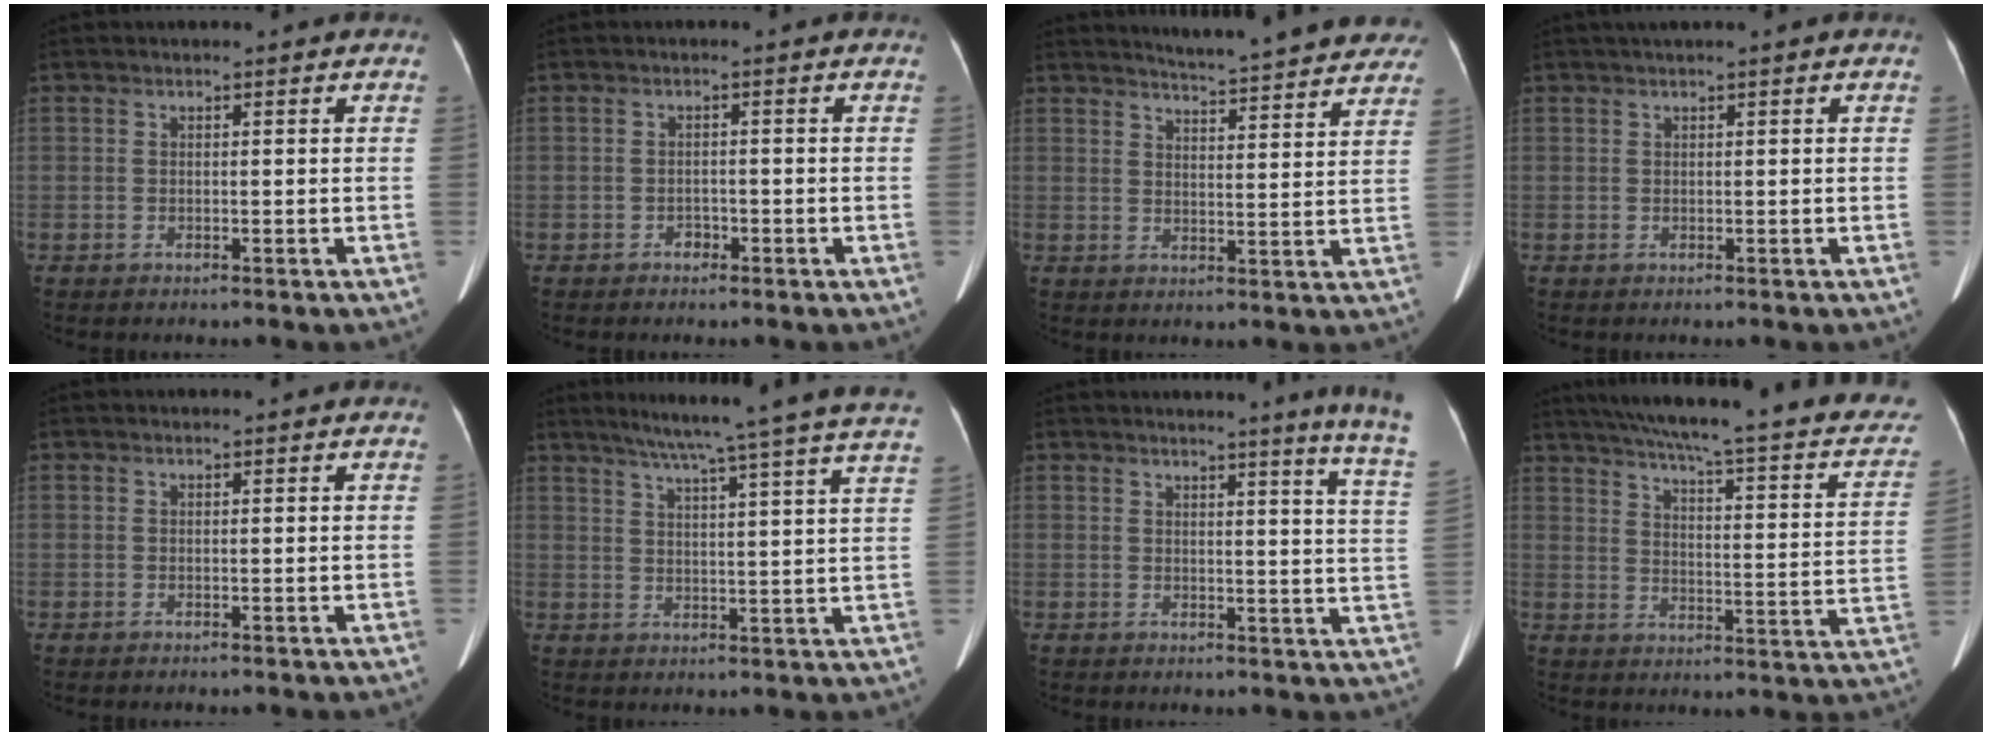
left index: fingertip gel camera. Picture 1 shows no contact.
{"total": 1.3, "force": [-1.0, 0.8, 0.2], "torque": [-0.008, 0.001, -0.017]}
{"total": 18.7, "force": [17.3, 1.9, 6.8], "torque": [-0.086, -0.025, 0.204]}
{"total": 1.5, "force": [1.0, -0.2, 1.1], "torque": [-0.022, 0.017, 0.021]}
{"total": 0.0}
{"total": 22.0, "force": [18.8, -2.0, 11.2], "torque": [-0.179, -0.030, 0.234]}
{"total": 11.3, "force": [9.5, -2.0, 5.8], "torque": [-0.065, -0.074, 0.085]}
{"total": 28.4, "force": [23.1, 3.9, 16.1], "torque": [-0.232, -0.025, 0.276]}